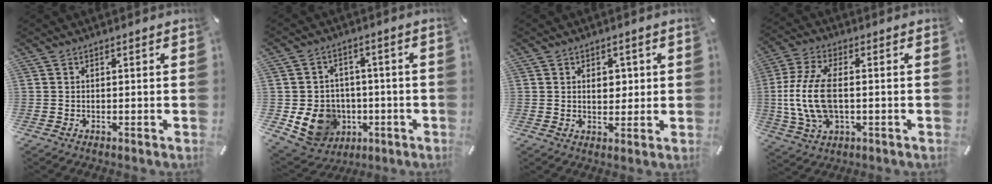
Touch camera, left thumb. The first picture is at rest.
{"total": 12.2, "force": [-2.9, 10.8, 5.0], "torque": [-0.104, 0.017, -0.039]}
{"total": 3.9, "force": [0.8, 3.1, 2.2], "torque": [-0.017, -0.006, 0.005]}
{"total": 13.2, "force": [-0.7, 7.2, 11.1], "torque": [-0.245, -0.009, -0.010]}